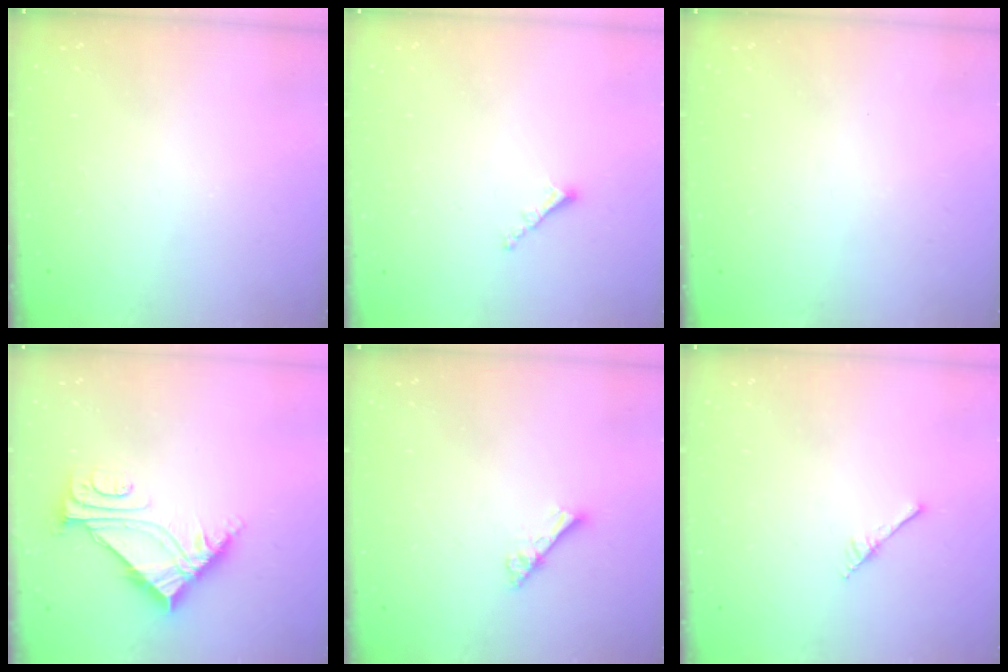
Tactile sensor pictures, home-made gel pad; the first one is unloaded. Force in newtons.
{"total": 1.2, "press": 1.1, "slide": 0.5}
{"total": 0.9, "press": 0.8, "slide": 0.3}
{"total": 8.0, "press": 8.0, "slide": 0.8}
{"total": 2.8, "press": 2.8, "slide": 0.3}
{"total": 2.9, "press": 2.9, "slide": 0.2}